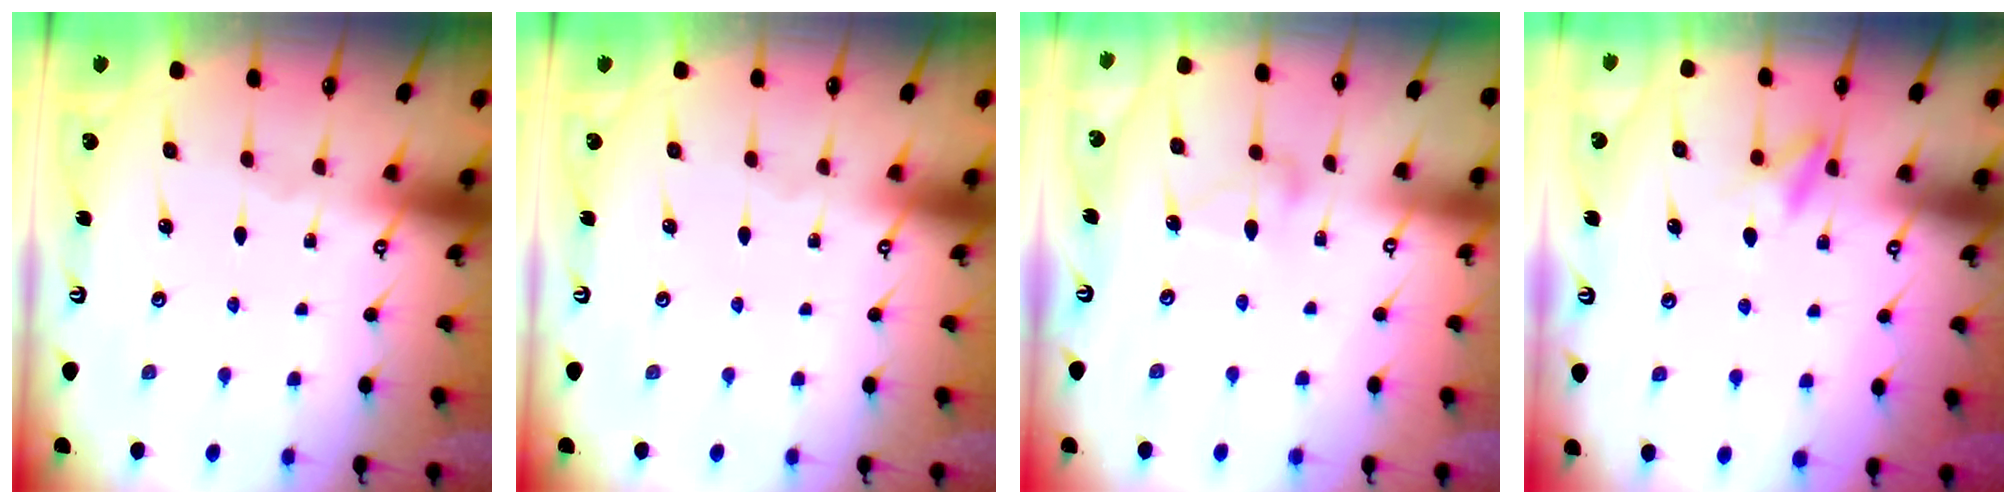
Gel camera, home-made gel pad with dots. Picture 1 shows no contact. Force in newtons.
{"total": 0.0}
{"total": 9.1, "press": 9.1, "slide": 0.1}
{"total": 9.3, "press": 9.2, "slide": 1.3}